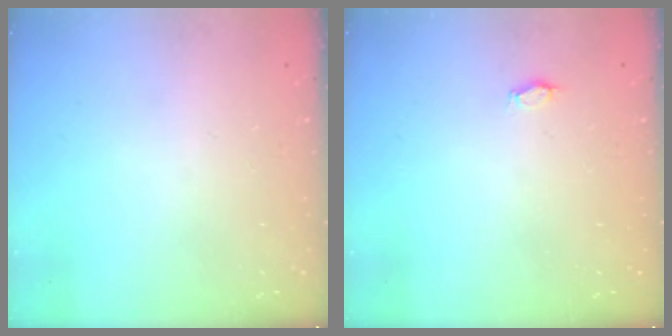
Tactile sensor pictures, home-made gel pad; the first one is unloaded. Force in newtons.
{"total": 2.7, "press": 2.4, "slide": 1.1}